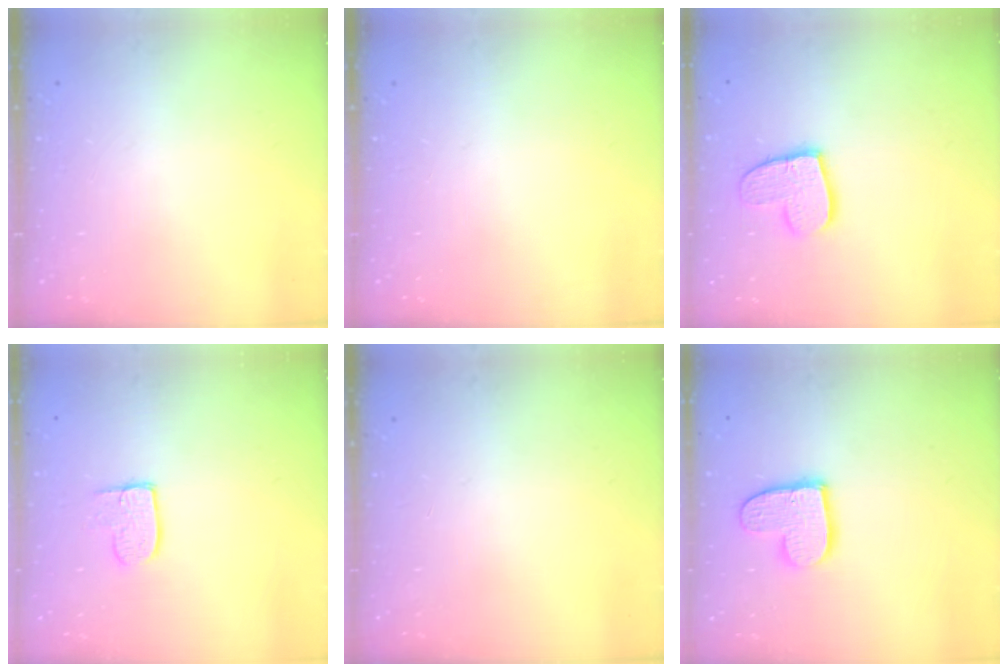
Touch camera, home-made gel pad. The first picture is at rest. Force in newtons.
{"total": 0.0}
{"total": 11.9, "press": 11.9, "slide": 0.9}
{"total": 6.2, "press": 6.2, "slide": 0.4}
{"total": 0.0}
{"total": 12.1, "press": 12.0, "slide": 0.9}